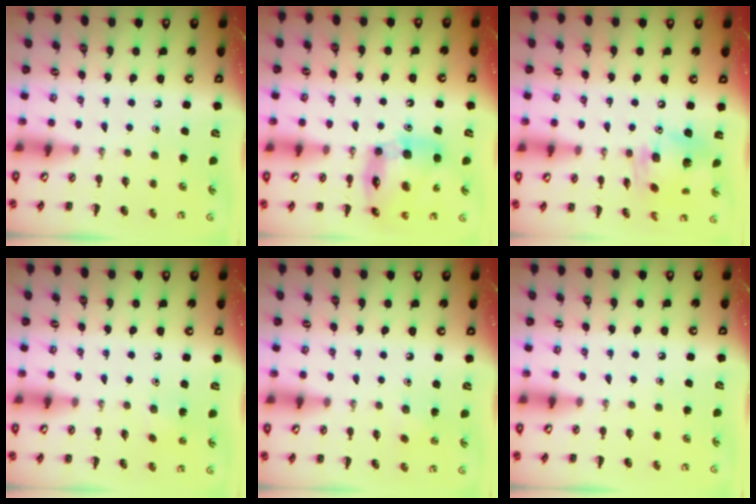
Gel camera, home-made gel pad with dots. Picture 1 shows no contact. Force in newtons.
{"total": 13.2, "press": 12.8, "slide": 3.2}
{"total": 11.4, "press": 11.3, "slide": 0.8}
{"total": 3.9, "press": 3.7, "slide": 1.1}
{"total": 3.0, "press": 2.9, "slide": 0.9}
{"total": 0.0}